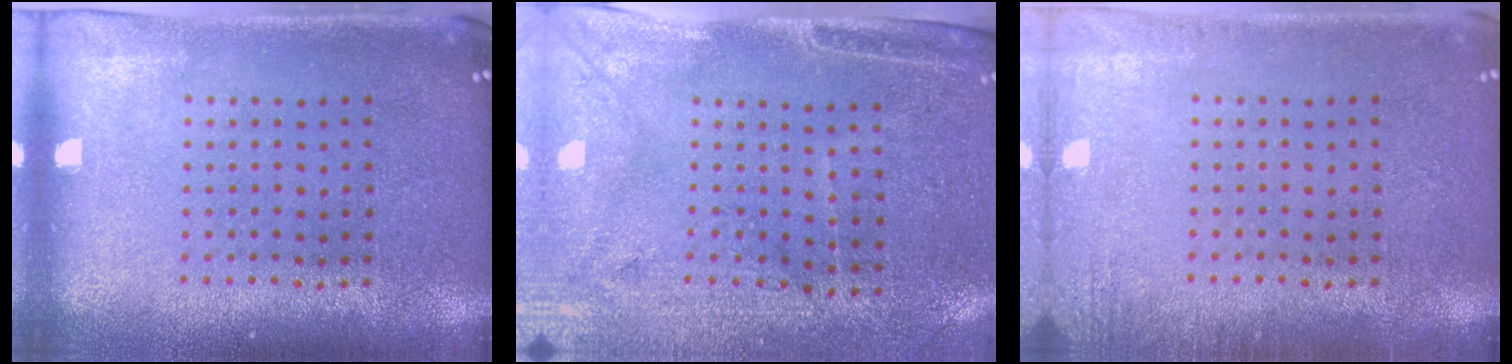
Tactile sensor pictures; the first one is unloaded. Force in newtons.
{"total": 3.1, "press": 2.8, "slide": 1.4}
{"total": 1.5, "press": 1.5, "slide": 0.2}